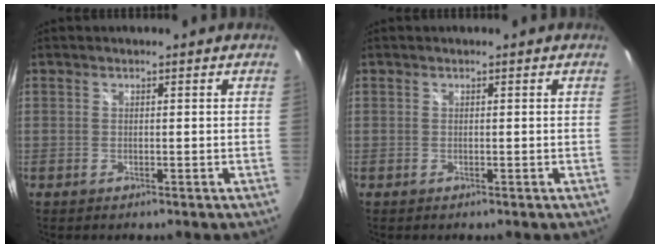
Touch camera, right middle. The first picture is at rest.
{"total": 0.0}